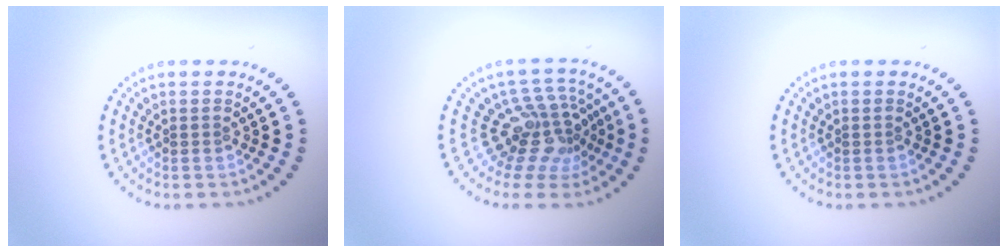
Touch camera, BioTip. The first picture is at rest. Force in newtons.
{"total": 4.8, "press": 3.2, "slide": 3.6}
{"total": 0.0}